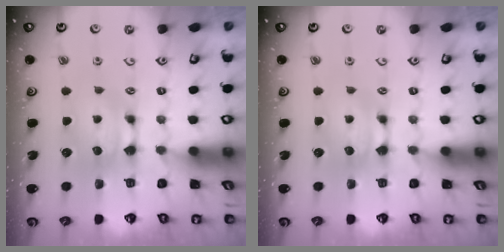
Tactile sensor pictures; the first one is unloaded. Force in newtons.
{"total": 0.0}